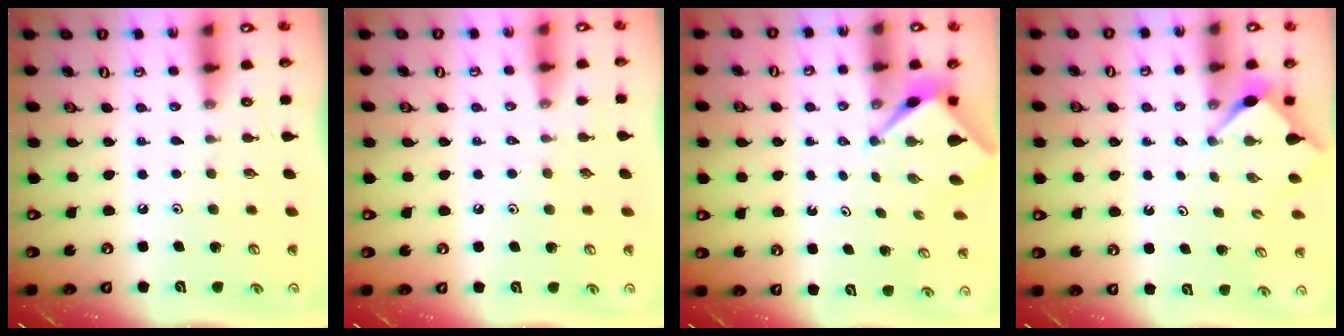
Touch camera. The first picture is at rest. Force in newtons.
{"total": 2.3, "press": 2.3, "slide": 0.4}
{"total": 2.6, "press": 2.6, "slide": 0.1}
{"total": 2.9, "press": 2.9, "slide": 0.3}